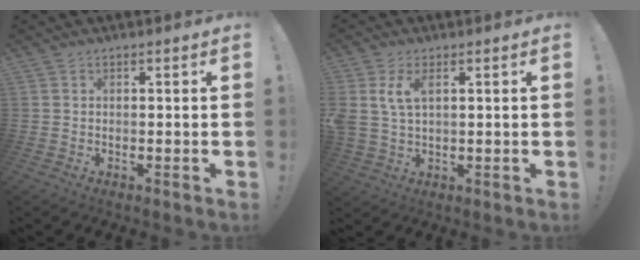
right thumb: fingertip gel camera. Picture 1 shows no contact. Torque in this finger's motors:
{"motor_torque": [0.23, 0.24, 0.34, -0.10, 0.27]}